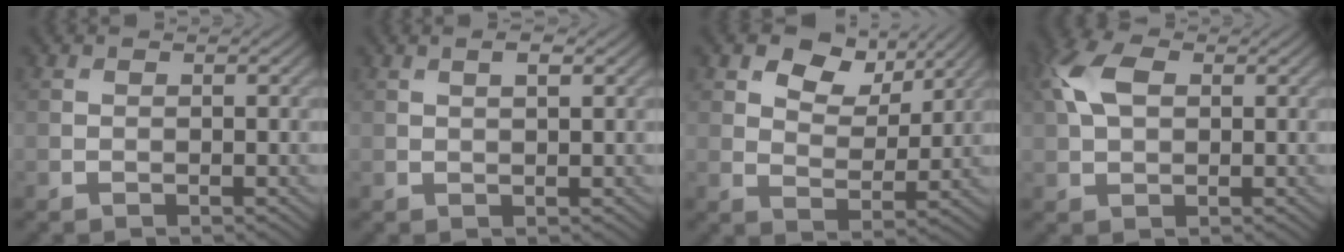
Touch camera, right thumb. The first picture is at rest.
{"total": 1.7, "force": [0.9, 0.3, 1.5], "torque": [-0.022, -0.001, 0.018]}
{"total": 6.8, "force": [4.1, 3.8, 3.9], "torque": [-0.071, -0.007, 0.066]}
{"total": 6.6, "force": [1.8, 4.1, 4.9], "torque": [-0.129, 0.018, 0.028]}